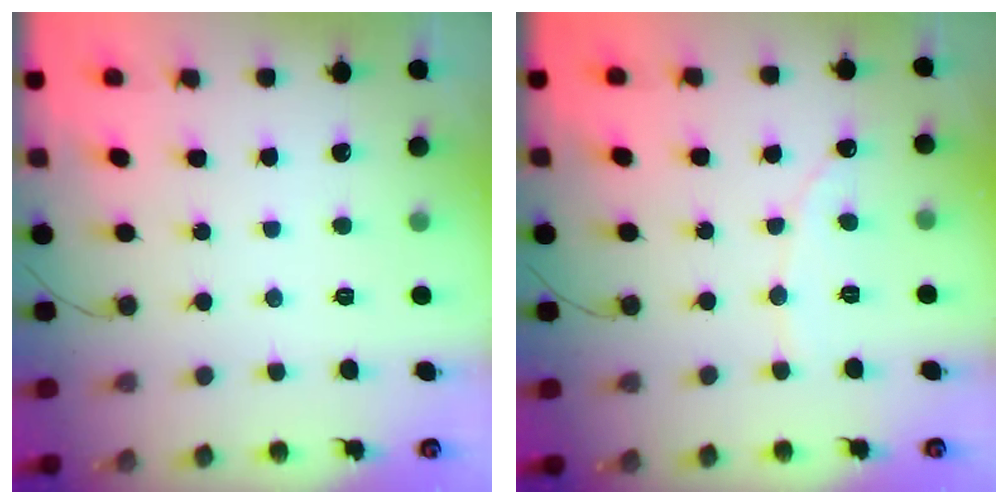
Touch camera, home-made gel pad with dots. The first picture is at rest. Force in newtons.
{"total": 2.5, "press": 2.5, "slide": 0.1}